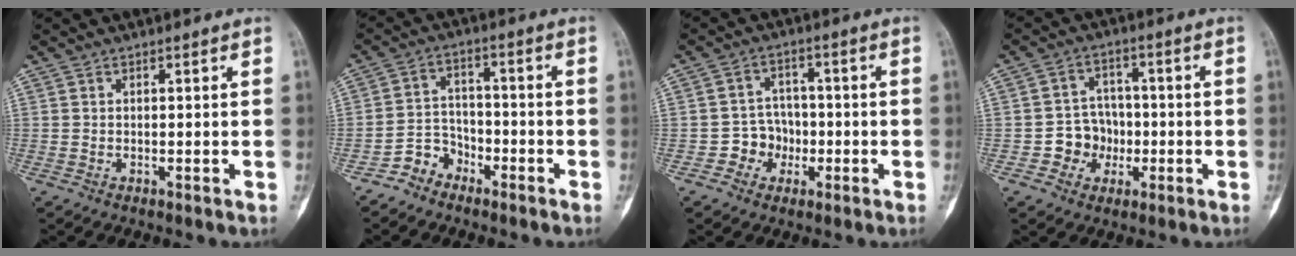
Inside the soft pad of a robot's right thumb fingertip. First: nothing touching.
{"total": 5.5, "force": [-4.0, 3.7, 0.5], "torque": [0.014, 0.042, -0.080]}
{"total": 5.5, "force": [-1.9, 5.0, 1.2], "torque": [0.017, 0.021, -0.035]}
{"total": 7.2, "force": [-1.6, 6.5, 2.6], "torque": [-0.005, 0.019, -0.026]}